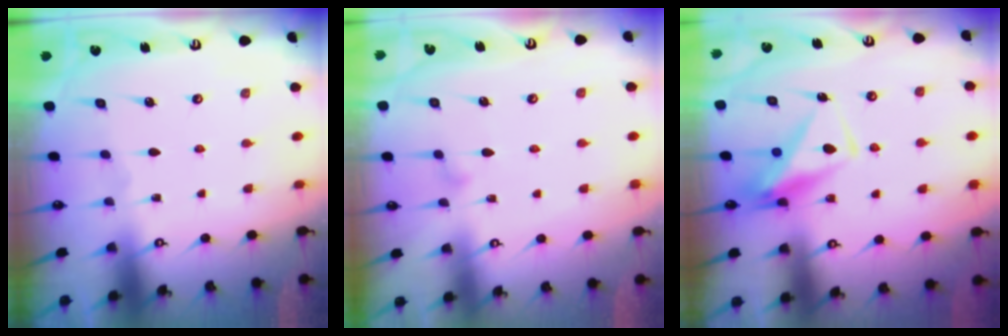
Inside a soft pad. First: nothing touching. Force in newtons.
{"total": 7.0, "press": 7.0, "slide": 0.4}
{"total": 7.5, "press": 7.4, "slide": 1.5}